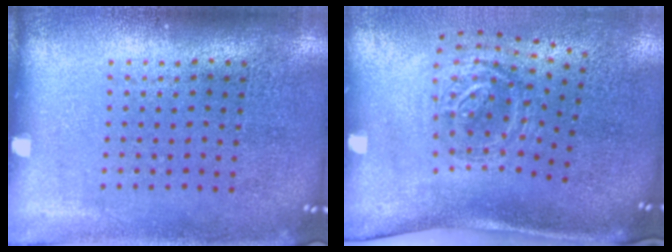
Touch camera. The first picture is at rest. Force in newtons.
{"total": 1.8, "press": 1.2, "slide": 1.4}